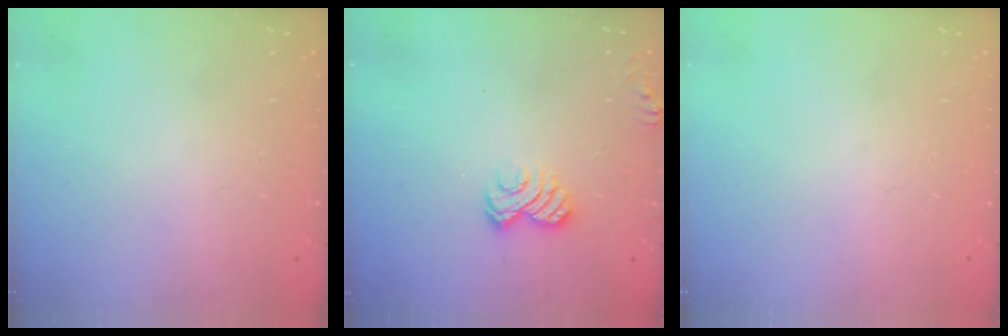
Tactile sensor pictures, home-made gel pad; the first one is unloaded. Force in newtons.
{"total": 6.0, "press": 5.8, "slide": 1.3}
{"total": 0.0}